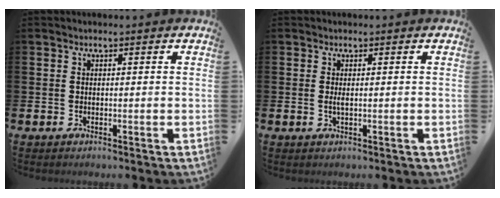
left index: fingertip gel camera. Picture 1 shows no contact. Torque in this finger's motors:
{"motor_torque": [0.31, -0.03, 0.00, 0.05]}